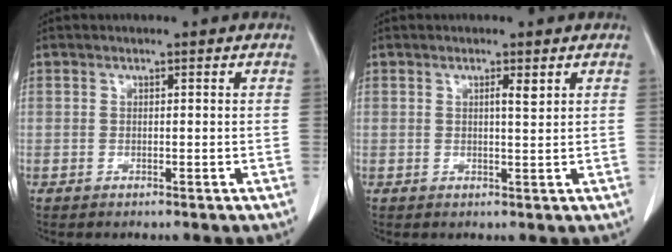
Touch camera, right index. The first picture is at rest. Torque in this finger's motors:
{"motor_torque": [-0.01, 0.16, 0.02, 0.01]}